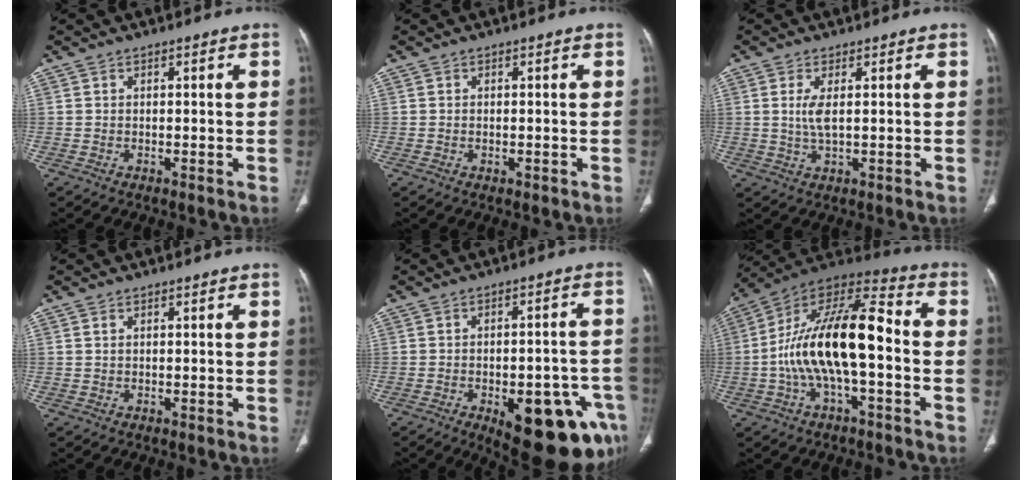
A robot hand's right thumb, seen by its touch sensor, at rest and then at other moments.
{"total": 0.8, "force": [-0.2, 0.5, 0.6], "torque": [-0.013, 0.002, 0.000]}
{"total": 3.6, "force": [0.6, 1.1, 3.4], "torque": [-0.083, -0.007, 0.018]}
{"total": 0.5, "force": [0.3, 0.2, 0.4], "torque": [-0.011, 0.004, 0.007]}
{"total": 19.0, "force": [-8.2, 8.0, 15.1], "torque": [-0.133, 0.030, -0.090]}
{"total": 19.6, "force": [-2.4, 7.8, 17.8], "torque": [-0.325, 0.054, -0.046]}